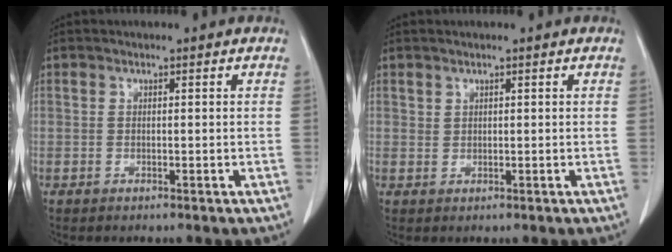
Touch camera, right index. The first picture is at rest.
{"total": 0.8, "force": [0.7, 0.4, 0.1], "torque": [0.007, -0.005, 0.012]}